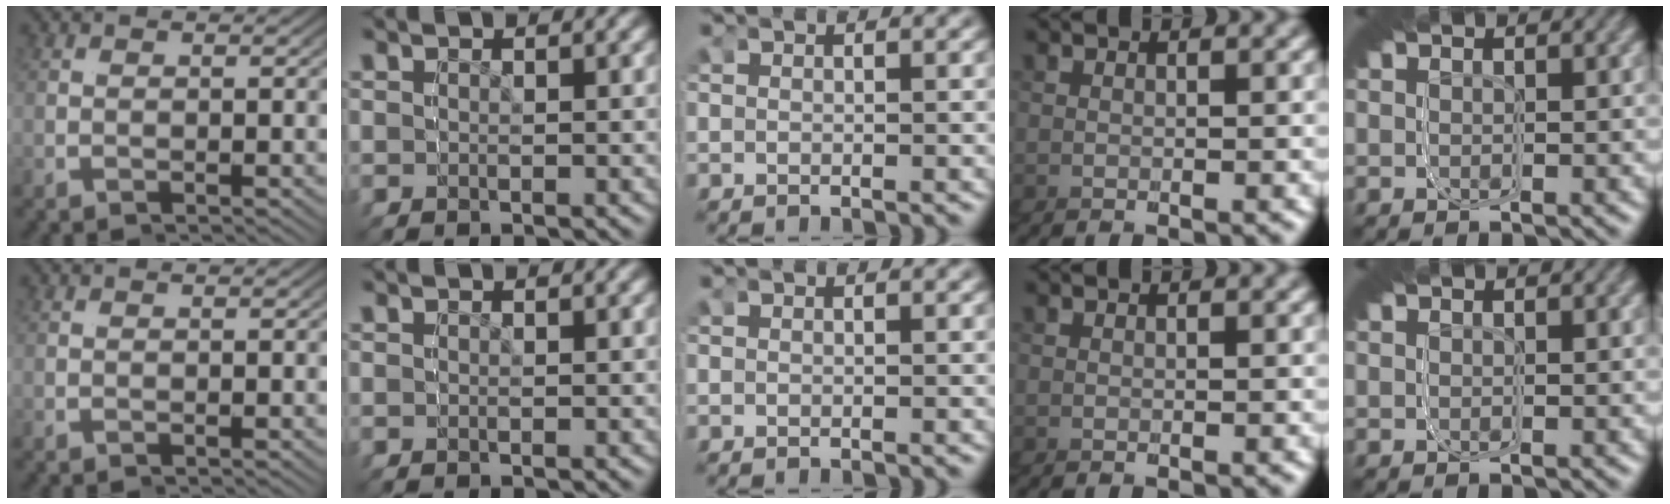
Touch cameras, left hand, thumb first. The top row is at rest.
{}